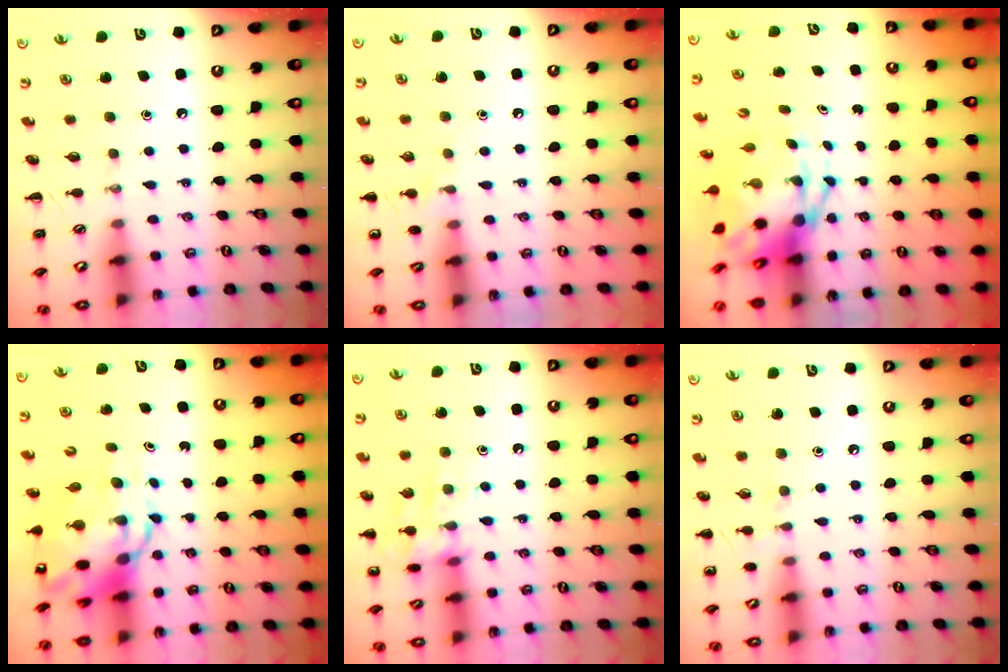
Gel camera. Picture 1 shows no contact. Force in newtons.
{"total": 4.6, "press": 4.4, "slide": 1.5}
{"total": 5.8, "press": 5.6, "slide": 1.5}
{"total": 11.7, "press": 11.3, "slide": 3.0}
{"total": 12.5, "press": 12.5, "slide": 0.6}
{"total": 5.5, "press": 5.2, "slide": 1.8}